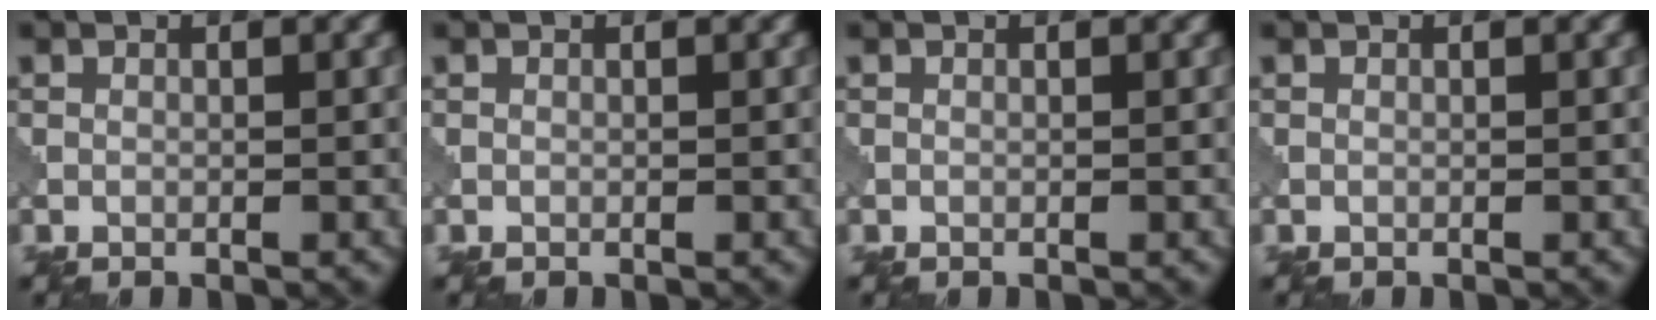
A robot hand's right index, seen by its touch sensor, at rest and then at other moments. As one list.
[{"total": 0.0}, {"total": 0.0}, {"total": 0.0}]